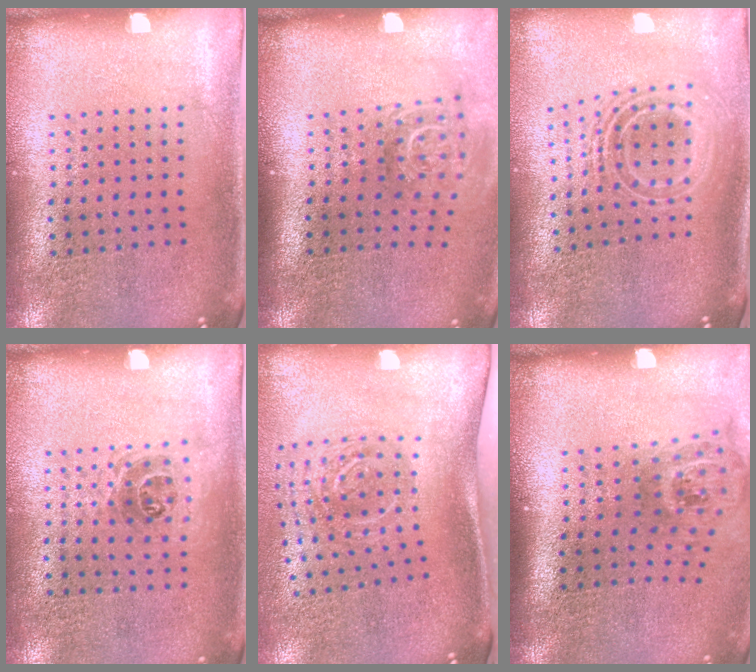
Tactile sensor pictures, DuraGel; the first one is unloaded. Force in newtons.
{"total": 1.8, "press": 1.3, "slide": 1.2}
{"total": 2.2, "press": 1.6, "slide": 1.5}
{"total": 1.0, "press": 0.7, "slide": 0.6}
{"total": 2.0, "press": 1.3, "slide": 1.5}
{"total": 1.9, "press": 1.3, "slide": 1.4}